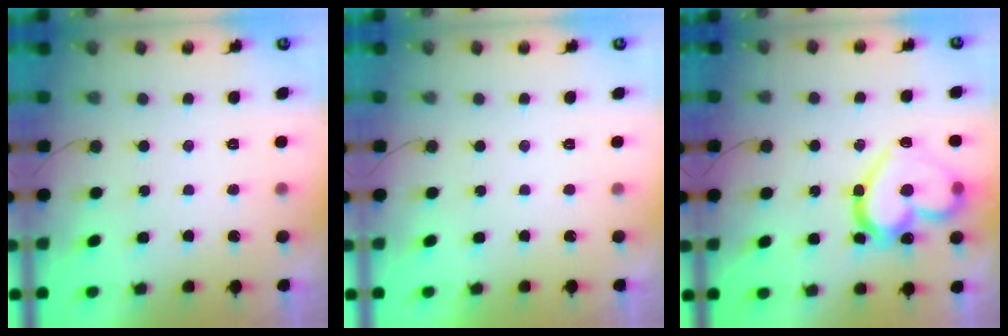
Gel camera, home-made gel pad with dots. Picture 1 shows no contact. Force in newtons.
{"total": 1.7, "press": 1.7, "slide": 0.0}
{"total": 21.0, "press": 20.9, "slide": 1.9}